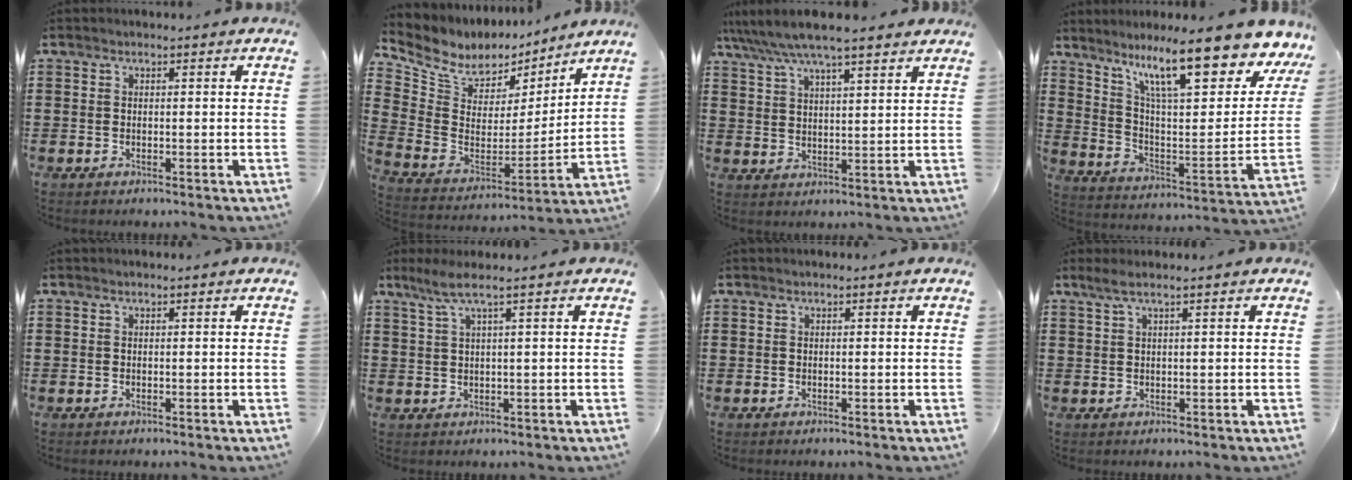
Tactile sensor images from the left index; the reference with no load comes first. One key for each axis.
{"total": 7.5, "fx": 5.7, "fy": 4.5, "fz": 1.7, "tx": -0.077, "ty": -0.036, "tz": 0.104}
{"total": 6.4, "fx": 5.5, "fy": 0.7, "fz": 3.2, "tx": -0.081, "ty": -0.019, "tz": 0.095}
{"total": 15.3, "fx": 10.5, "fy": 3.2, "fz": 10.6, "tx": -0.196, "ty": -0.058, "tz": 0.171}
{"total": 0.0}
{"total": 3.0, "fx": 1.5, "fy": -0.2, "fz": 2.6, "tx": -0.057, "ty": -0.001, "tz": 0.024}
{"total": 0.0}
{"total": 1.5, "fx": 0.8, "fy": -0.2, "fz": 1.2, "tx": -0.026, "ty": -0.002, "tz": 0.013}